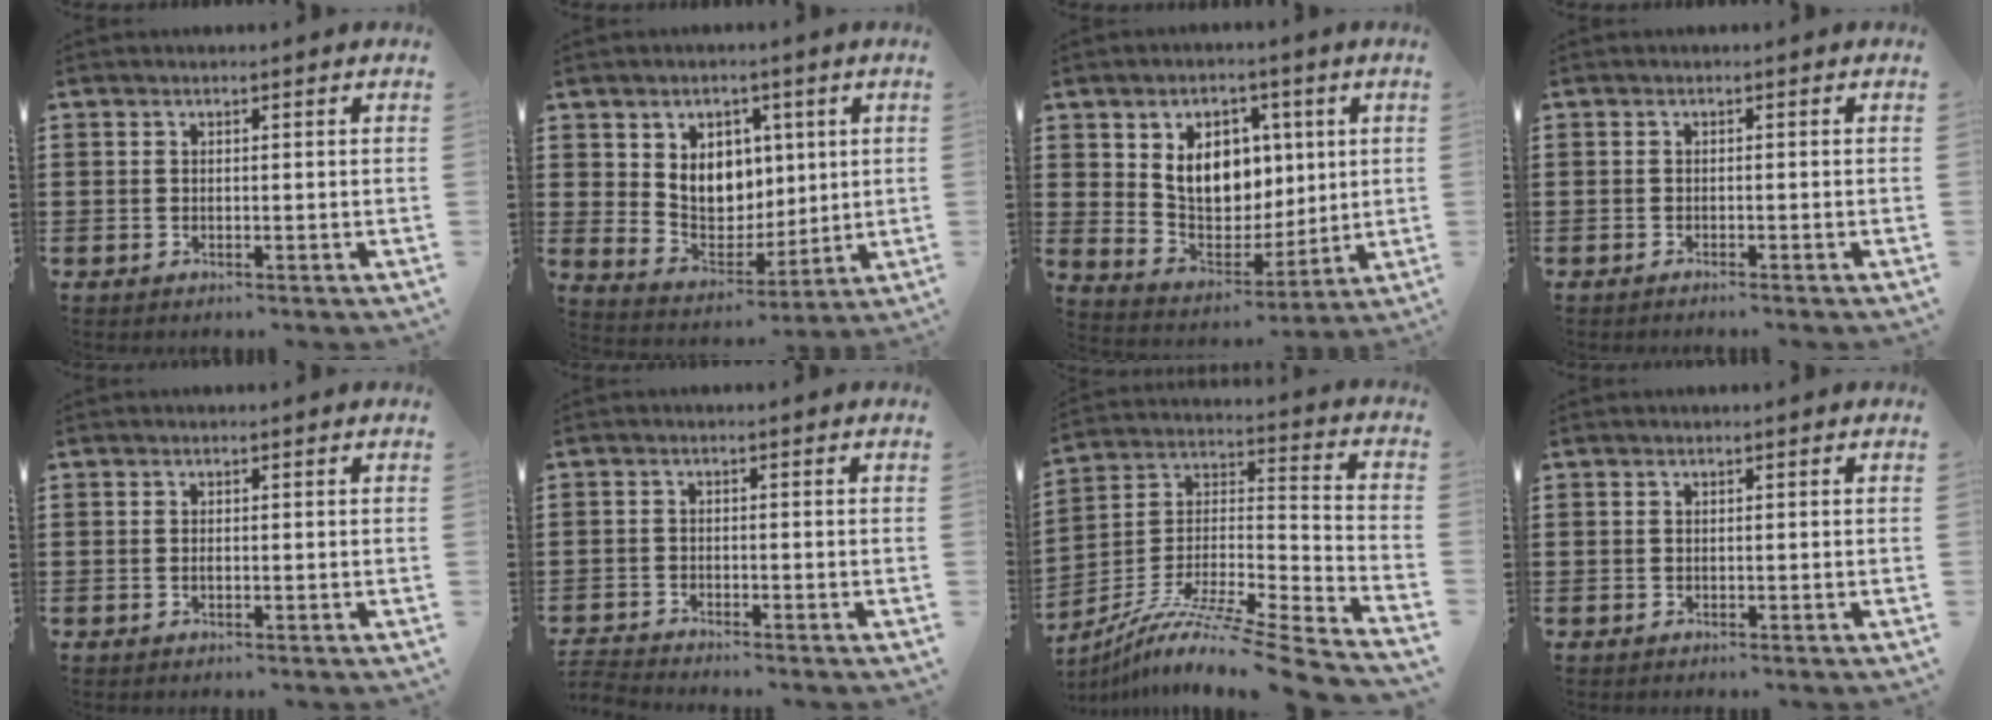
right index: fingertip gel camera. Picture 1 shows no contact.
{"total": 7.4, "force": [2.4, 6.2, 3.1], "torque": [-0.067, -0.006, 0.044]}
{"total": 9.4, "force": [2.5, 7.1, 5.5], "torque": [-0.104, 0.008, 0.045]}
{"total": 0.8, "force": [-0.8, -0.2, 0.1], "torque": [-0.004, -0.003, -0.016]}
{"total": 0.5, "force": [-0.2, 0.1, 0.5], "torque": [-0.011, -0.003, -0.003]}
{"total": 2.0, "force": [-2.0, 0.0, -0.1], "torque": [-0.001, 0.000, -0.043]}
{"total": 9.5, "force": [-7.6, 0.1, 5.7], "torque": [-0.100, -0.009, -0.150]}
{"total": 0.0}